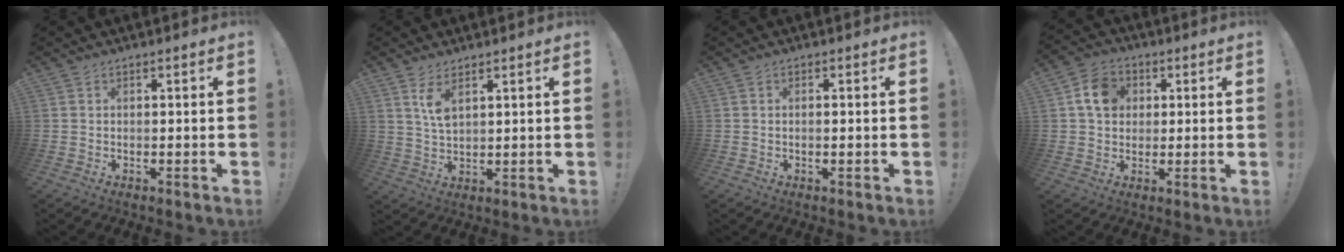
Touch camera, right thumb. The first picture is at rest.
{"total": 5.5, "force": [3.2, 2.0, 4.0], "torque": [-0.065, -0.020, 0.054]}
{"total": 0.8, "force": [-0.3, 0.2, 0.8], "torque": [-0.008, -0.001, -0.007]}
{"total": 9.2, "force": [2.5, 7.6, 4.6], "torque": [-0.066, 0.006, 0.049]}